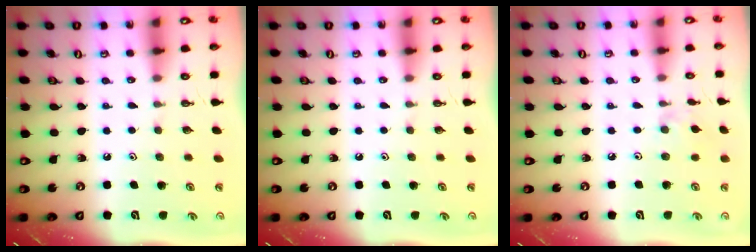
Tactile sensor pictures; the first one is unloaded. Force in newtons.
{"total": 0.0}
{"total": 2.6, "press": 2.6, "slide": 0.5}